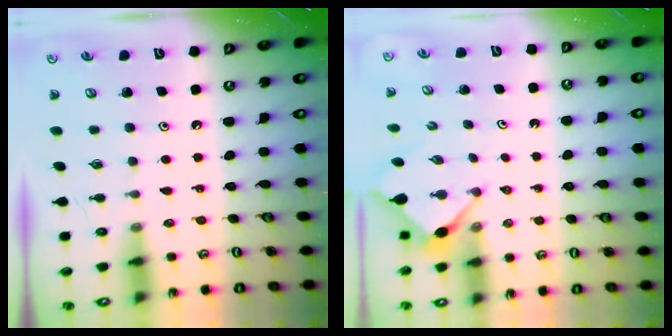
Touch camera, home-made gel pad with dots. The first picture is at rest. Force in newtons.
{"total": 2.9, "press": 2.9, "slide": 0.3}